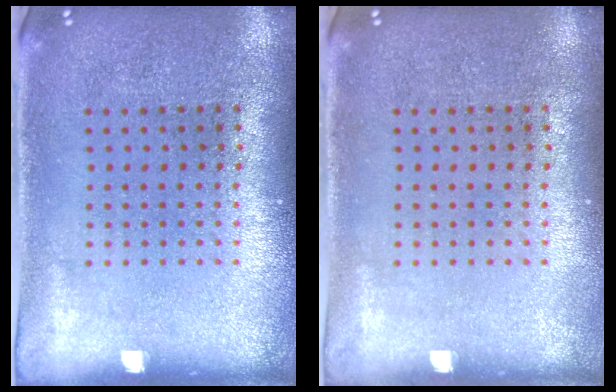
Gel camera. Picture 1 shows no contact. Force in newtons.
{"total": 0.0}